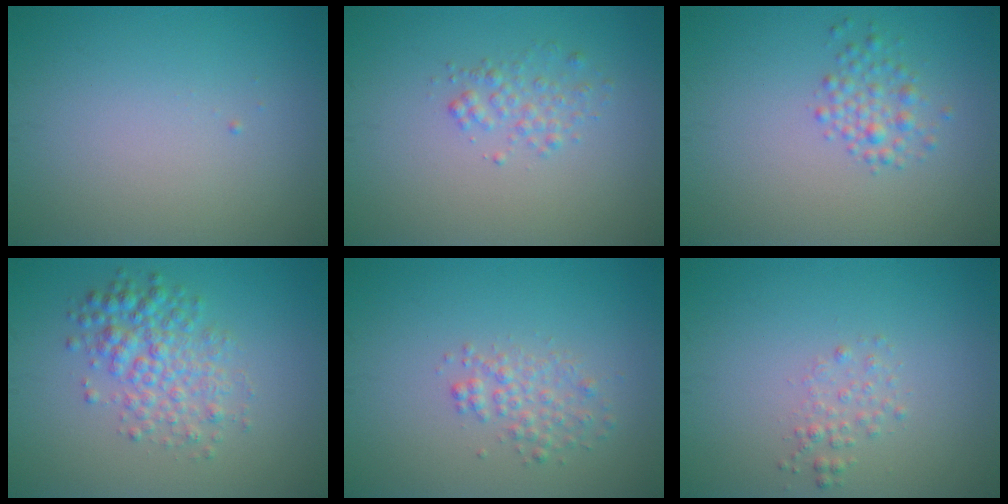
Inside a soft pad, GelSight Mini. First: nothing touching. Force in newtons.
{"total": 1.6, "press": 1.6, "slide": 0.1}
{"total": 2.1, "press": 2.1, "slide": 0.1}
{"total": 4.0, "press": 4.0, "slide": 0.0}
{"total": 2.0, "press": 2.0, "slide": 0.1}
{"total": 1.3, "press": 1.3, "slide": 0.1}